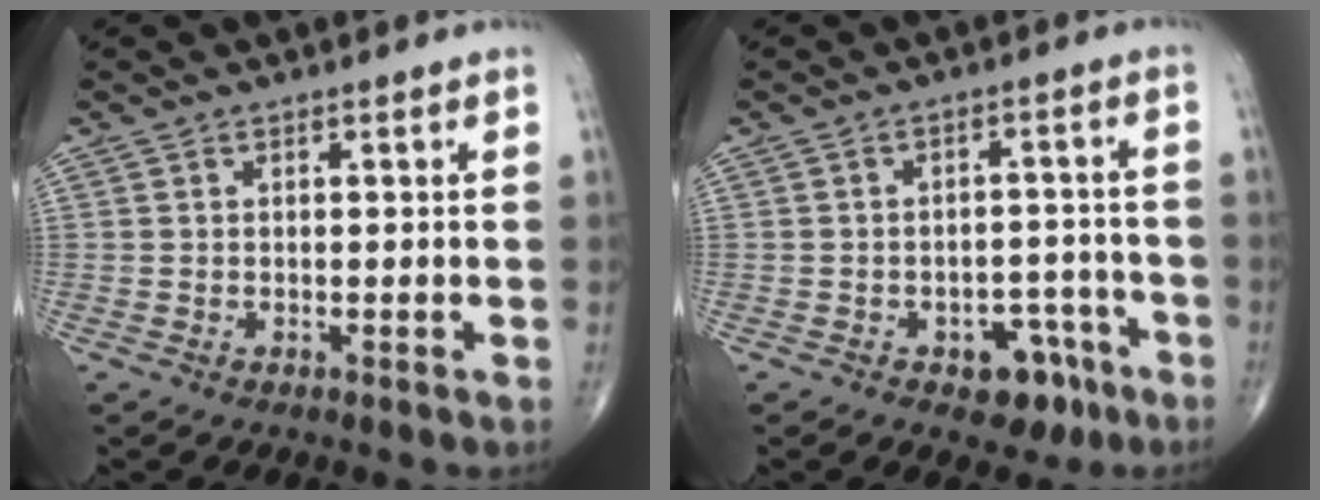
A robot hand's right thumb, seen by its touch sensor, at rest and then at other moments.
{"total": 7.6, "force": [-4.2, 4.7, 4.2], "torque": [-0.020, 0.036, -0.053]}